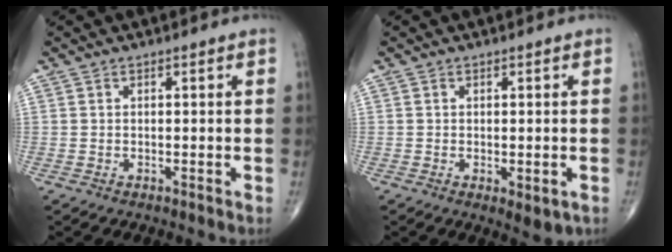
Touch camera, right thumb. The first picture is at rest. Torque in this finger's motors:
{"motor_torque": [-0.08, 0.13, -0.41, -0.17, -0.03]}